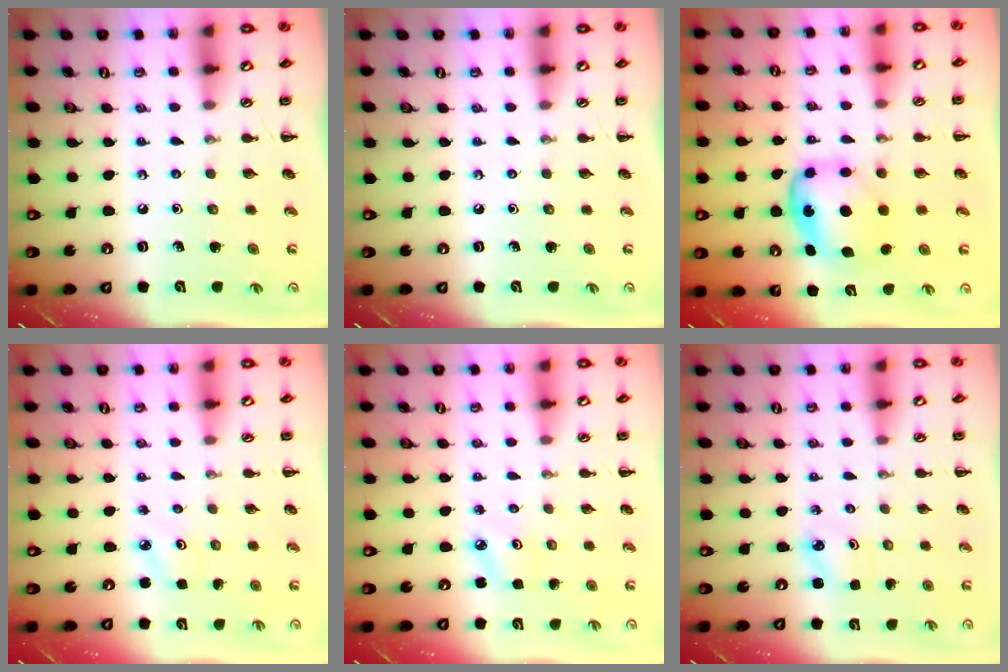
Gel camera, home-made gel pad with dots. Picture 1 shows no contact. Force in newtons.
{"total": 0.0}
{"total": 6.3, "press": 6.3, "slide": 0.3}
{"total": 2.5, "press": 2.4, "slide": 0.7}
{"total": 4.3, "press": 4.2, "slide": 1.0}
{"total": 2.0, "press": 2.0, "slide": 0.6}